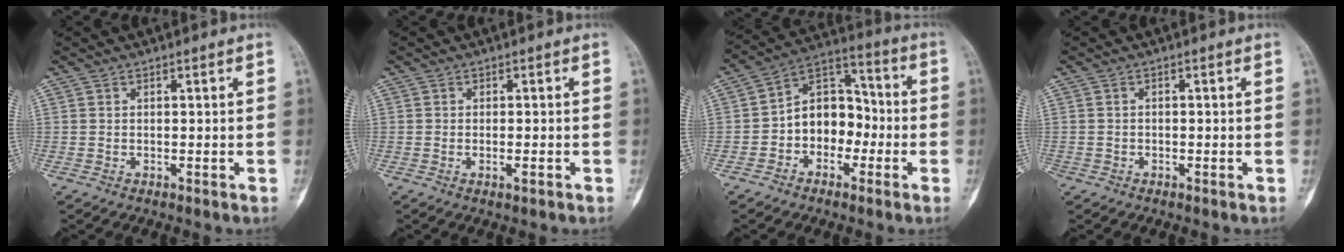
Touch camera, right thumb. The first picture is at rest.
{"total": 1.5, "force": [-0.6, 0.4, 1.3], "torque": [-0.023, 0.000, -0.007]}
{"total": 11.2, "force": [-2.5, 8.4, 6.9], "torque": [-0.070, 0.050, -0.056]}
{"total": 0.9, "force": [-0.6, 0.7, -0.1], "torque": [0.008, 0.004, -0.015]}